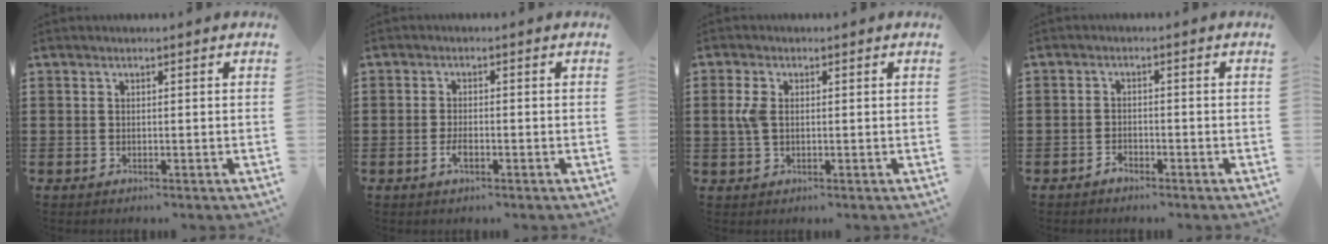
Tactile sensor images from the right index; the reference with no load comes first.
{"total": 2.3, "force": [-1.0, 0.8, 2.0], "torque": [-0.043, -0.004, -0.021]}
{"total": 3.5, "force": [0.4, 2.0, 2.8], "torque": [-0.083, 0.000, -0.002]}
{"total": 1.5, "force": [-1.4, 0.5, 0.3], "torque": [-0.009, 0.000, -0.029]}